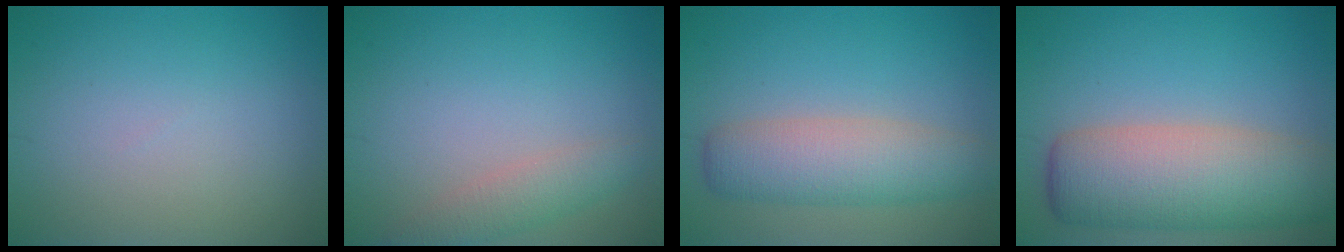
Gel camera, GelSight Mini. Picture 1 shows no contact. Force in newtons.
{"total": 2.3, "press": 2.3, "slide": 0.1}
{"total": 5.5, "press": 5.5, "slide": 0.2}
{"total": 9.4, "press": 9.3, "slide": 0.5}